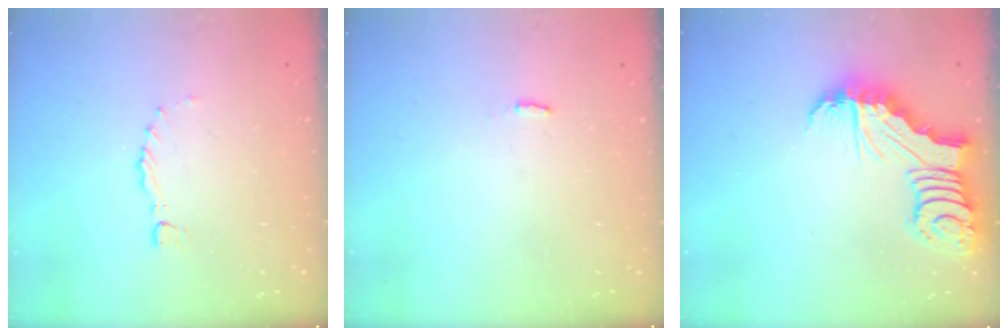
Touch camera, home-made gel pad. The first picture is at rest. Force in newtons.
{"total": 2.3, "press": 2.3, "slide": 0.4}
{"total": 6.8, "press": 6.8, "slide": 0.9}